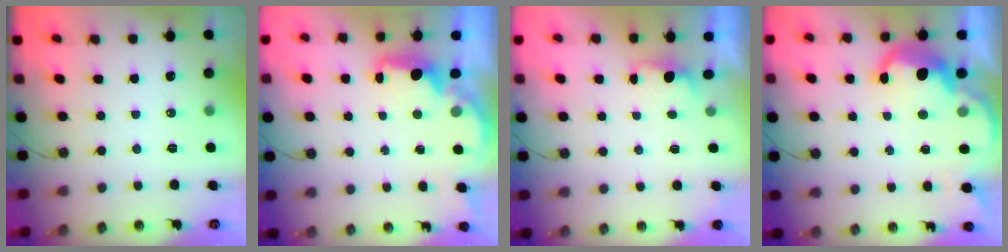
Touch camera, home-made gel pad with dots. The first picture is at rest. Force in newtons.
{"total": 2.3, "press": 2.2, "slide": 0.7}
{"total": 0.8, "press": 0.2, "slide": 0.7}
{"total": 10.1, "press": 10.0, "slide": 0.7}